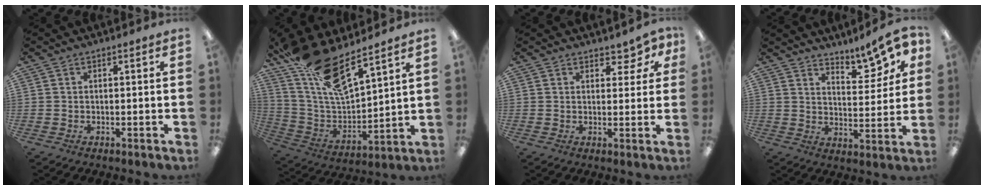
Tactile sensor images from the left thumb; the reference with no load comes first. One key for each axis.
{"total": 17.5, "fx": 13.7, "fy": 3.9, "fz": 10.1, "tx": -0.211, "ty": -0.090, "tz": 0.243}
{"total": 4.4, "fx": 3.2, "fy": 2.5, "fz": 1.7, "tx": -0.016, "ty": -0.012, "tz": 0.055}
{"total": 10.3, "fx": 8.2, "fy": 3.5, "fz": 5.2, "tx": -0.054, "ty": -0.062, "tz": 0.140}